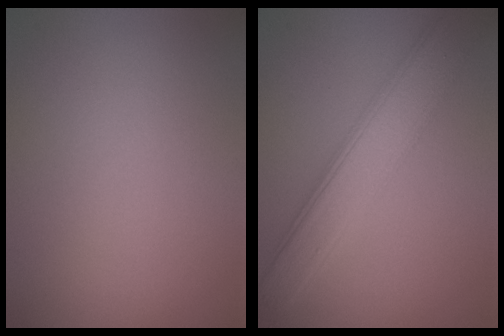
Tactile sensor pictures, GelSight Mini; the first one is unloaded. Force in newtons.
{"total": 5.4, "press": 5.4, "slide": 0.1}